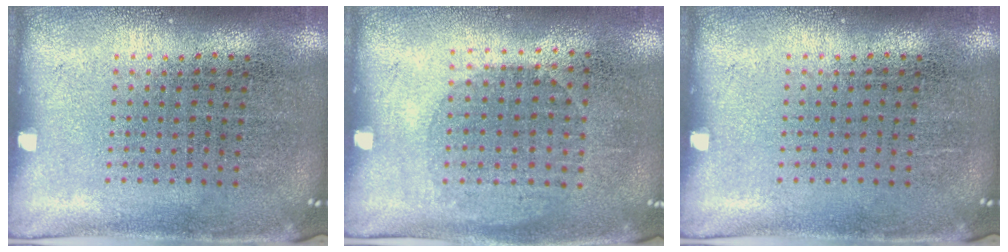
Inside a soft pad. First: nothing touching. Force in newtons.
{"total": 1.0, "press": 0.9, "slide": 0.4}
{"total": 0.0}